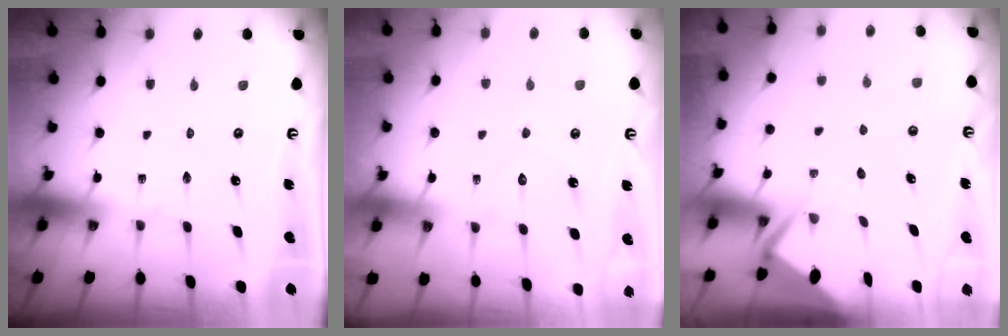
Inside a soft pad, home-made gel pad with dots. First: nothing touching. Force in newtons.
{"total": 6.6, "press": 6.6, "slide": 0.6}
{"total": 3.6, "press": 3.6, "slide": 0.4}